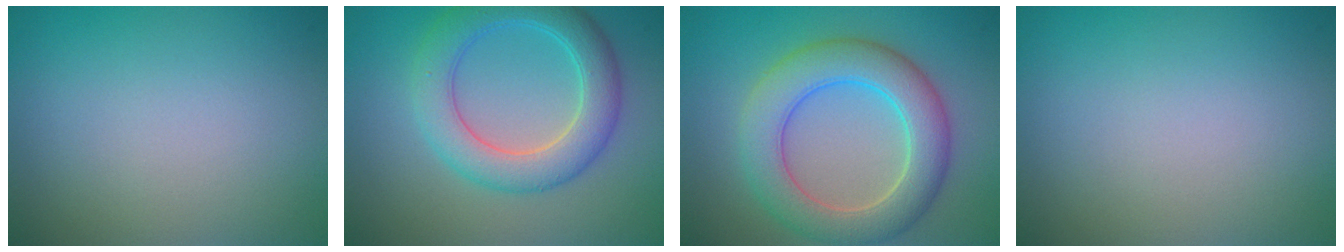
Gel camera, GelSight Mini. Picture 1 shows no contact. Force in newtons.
{"total": 5.4, "press": 5.4, "slide": 0.1}
{"total": 6.6, "press": 6.6, "slide": 0.3}
{"total": 0.0}